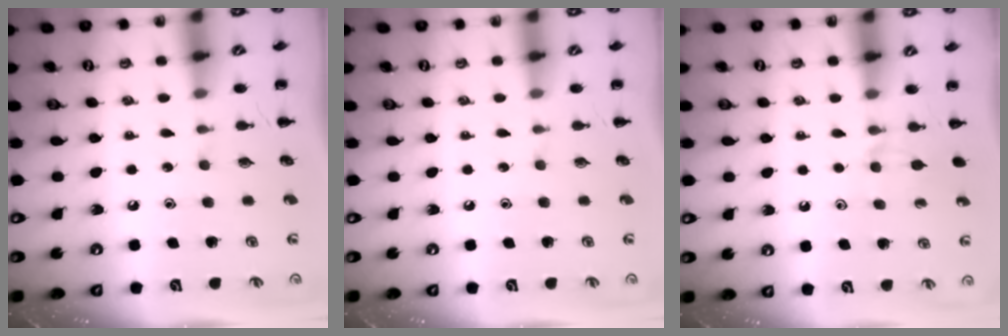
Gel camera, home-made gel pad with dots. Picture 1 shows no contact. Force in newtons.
{"total": 0.0}
{"total": 4.4, "press": 4.1, "slide": 1.7}